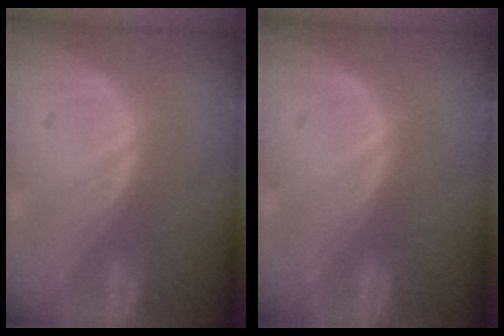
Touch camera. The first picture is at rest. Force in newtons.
{"total": 0.0}